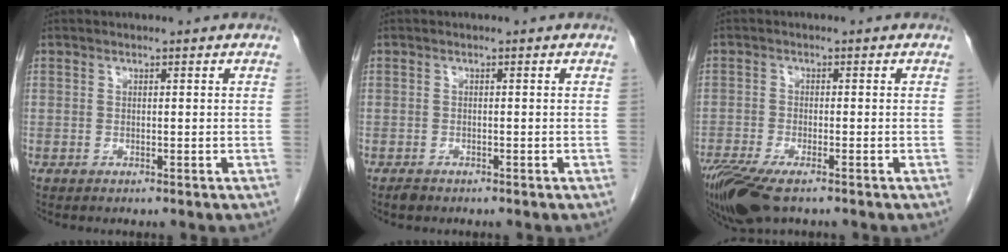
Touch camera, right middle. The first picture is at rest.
{"total": 1.1, "force": [-0.9, 0.5, 0.4], "torque": [-0.013, -0.001, -0.014]}
{"total": 9.4, "force": [-6.6, 2.6, 6.2], "torque": [-0.118, -0.022, -0.116]}